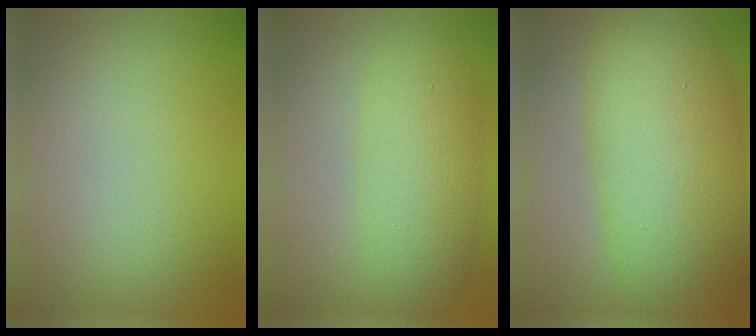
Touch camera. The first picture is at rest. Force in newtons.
{"total": 3.4, "press": 3.4, "slide": 0.2}
{"total": 12.2, "press": 12.2, "slide": 0.2}